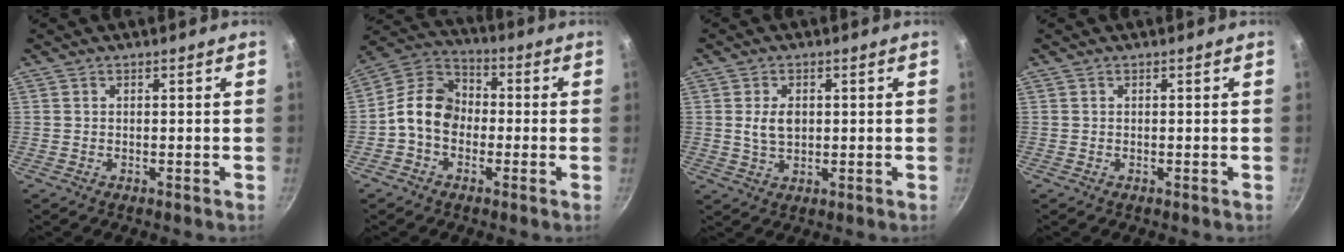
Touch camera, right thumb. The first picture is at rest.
{"total": 10.6, "force": [-1.6, 8.2, 6.5], "torque": [-0.086, 0.038, -0.054]}
{"total": 4.7, "force": [0.6, 3.1, 3.5], "torque": [-0.056, -0.002, 0.013]}
{"total": 0.0}